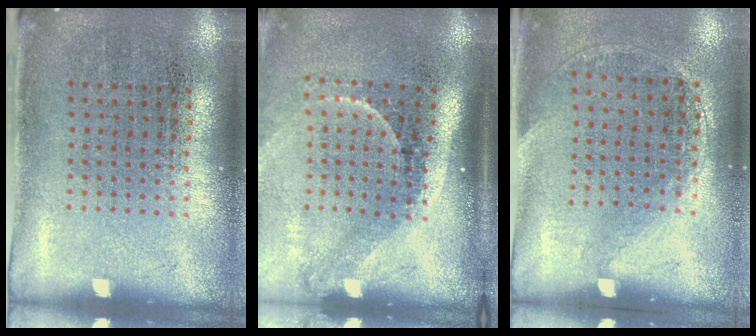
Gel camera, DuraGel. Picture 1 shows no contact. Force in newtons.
{"total": 2.2, "press": 1.4, "slide": 1.6}
{"total": 1.4, "press": 0.9, "slide": 1.0}